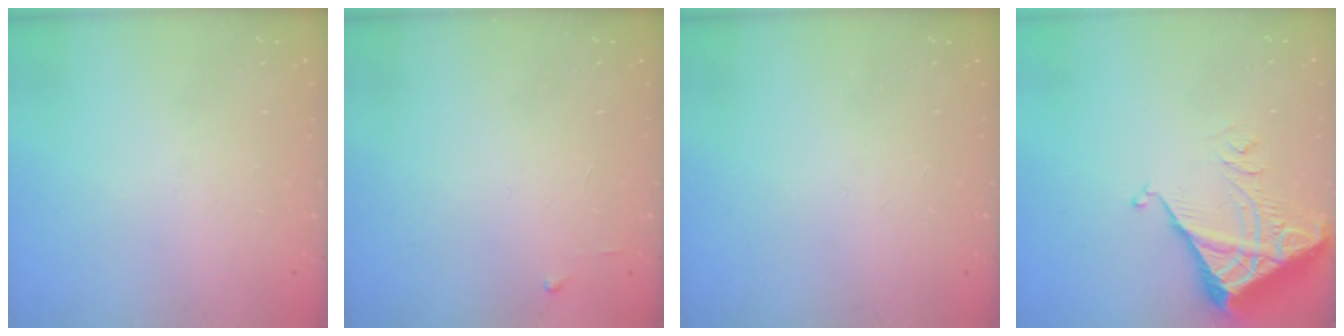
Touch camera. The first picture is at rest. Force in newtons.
{"total": 3.7, "press": 3.6, "slide": 0.4}
{"total": 0.0}
{"total": 5.3, "press": 5.3, "slide": 0.7}